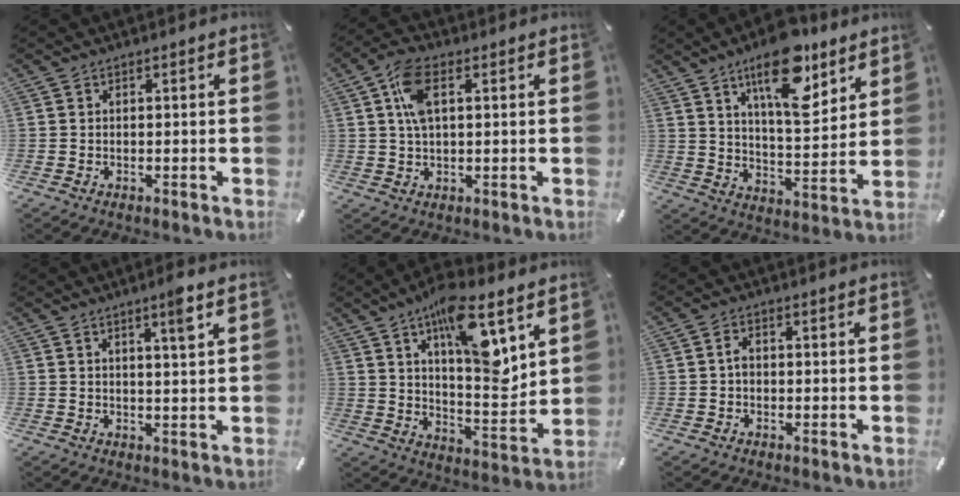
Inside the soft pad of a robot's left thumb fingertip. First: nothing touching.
{"total": 7.6, "force": [2.0, 3.8, 6.3], "torque": [-0.135, 0.003, 0.030]}
{"total": 16.9, "force": [10.3, 7.1, 11.3], "torque": [-0.177, -0.048, 0.172]}
{"total": 4.5, "force": [2.6, 0.0, 3.7], "torque": [-0.063, -0.009, 0.038]}
{"total": 16.6, "force": [9.2, 5.7, 12.5], "torque": [-0.191, -0.051, 0.148]}
{"total": 1.9, "force": [-0.2, 1.3, 1.3], "torque": [-0.024, 0.005, -0.005]}